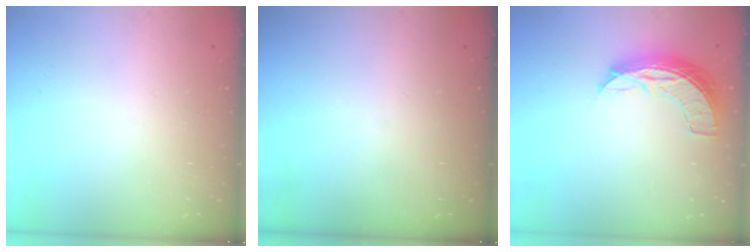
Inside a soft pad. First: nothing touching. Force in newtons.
{"total": 0.0}
{"total": 8.1, "press": 8.1, "slide": 0.6}